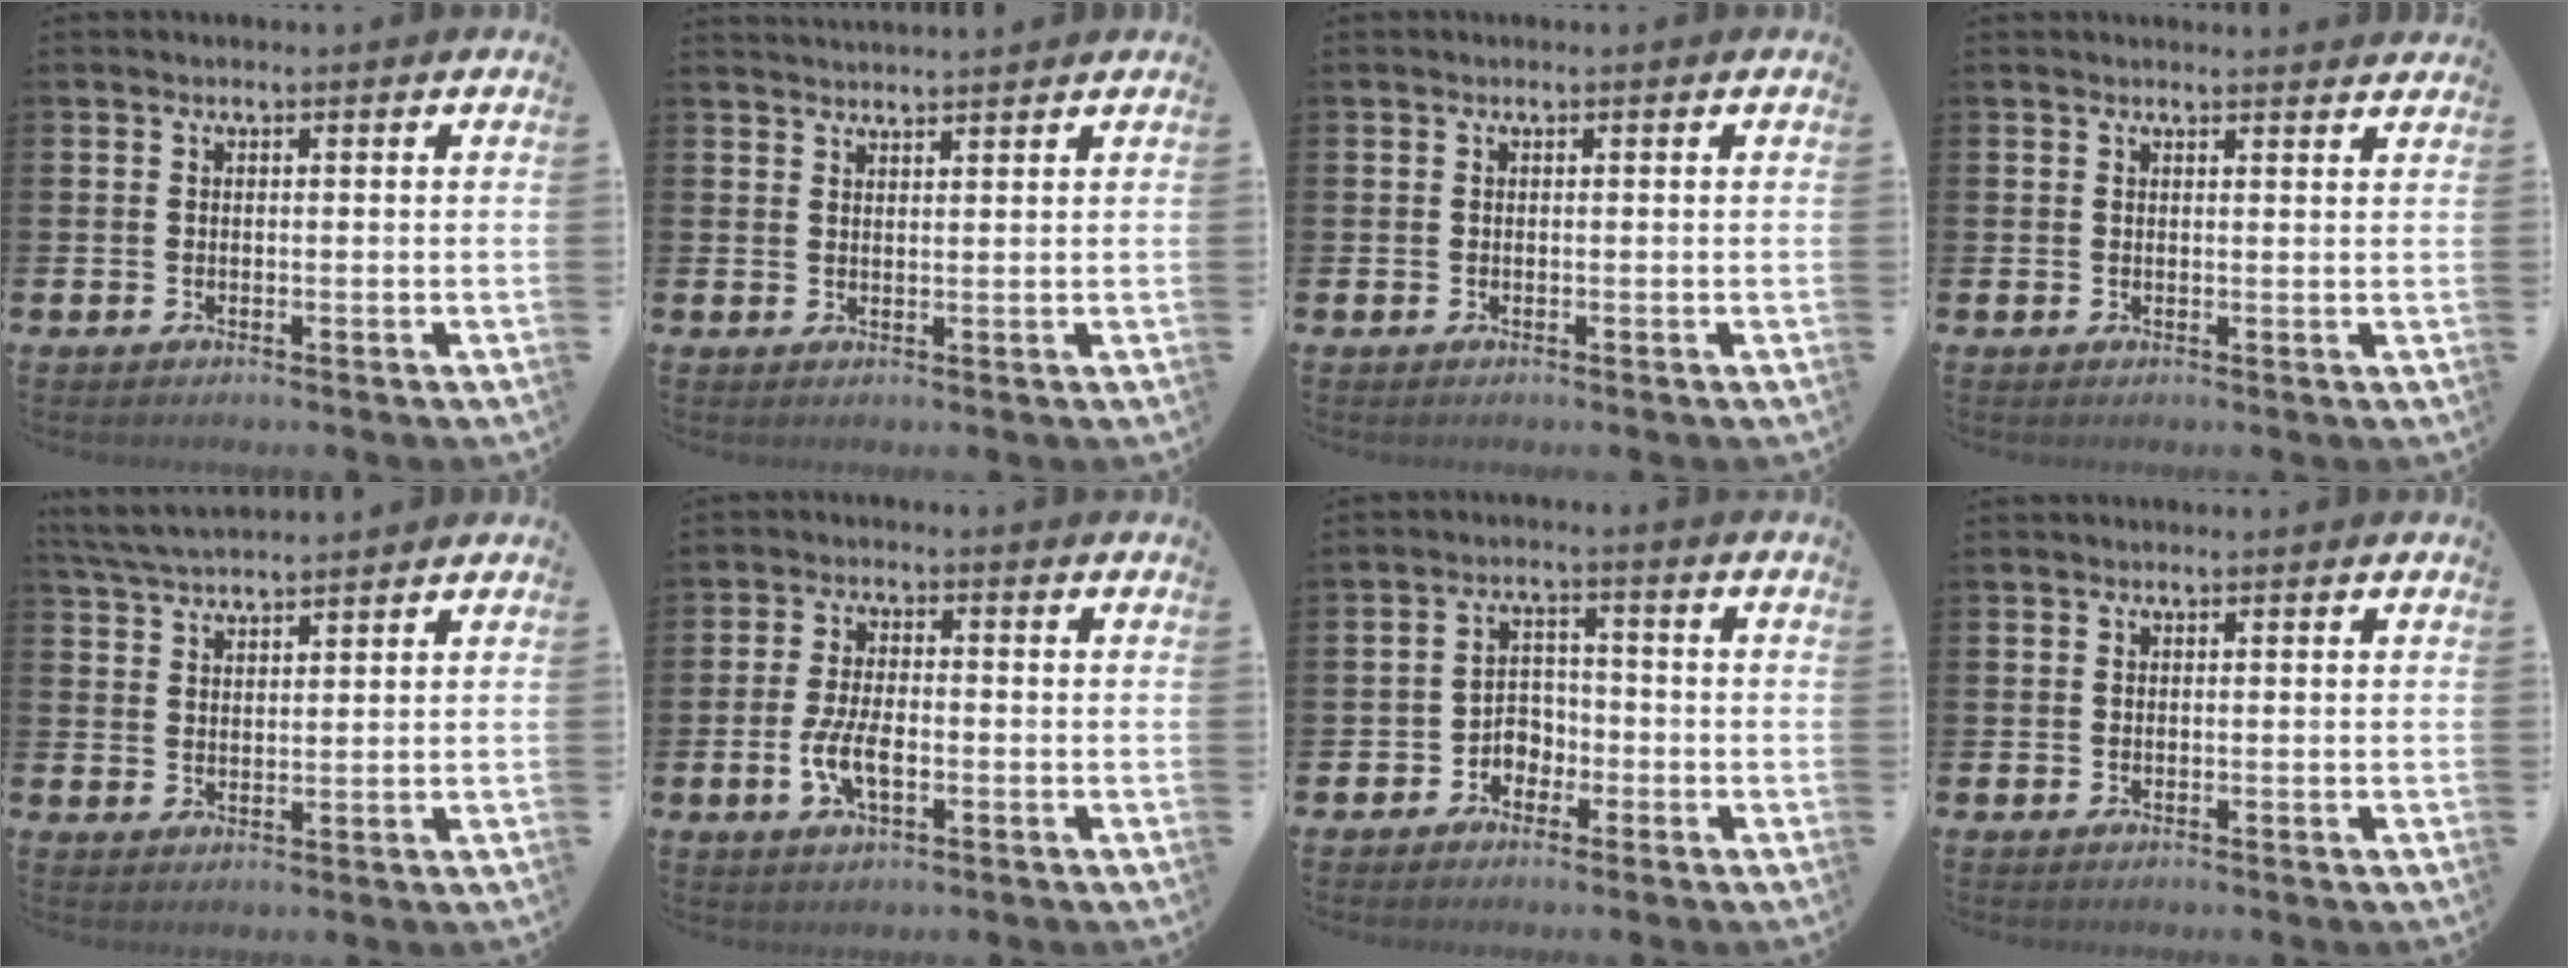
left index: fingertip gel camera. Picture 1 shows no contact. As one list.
[{"total": 2.2, "force": [2.2, 0.0, 0.0], "torque": [0.005, -0.015, 0.039]}, {"total": 0.0}, {"total": 1.4, "force": [1.4, 0.0, 0.0], "torque": [0.007, -0.010, 0.024]}, {"total": 4.2, "force": [4.1, 0.4, 0.8], "torque": [-0.034, -0.016, 0.077]}, {"total": 5.1, "force": [-1.3, 2.3, 4.4], "torque": [-0.083, -0.002, -0.026]}, {"total": 3.1, "force": [-2.0, 2.3, 0.7], "torque": [-0.023, 0.003, -0.046]}, {"total": 0.0}]